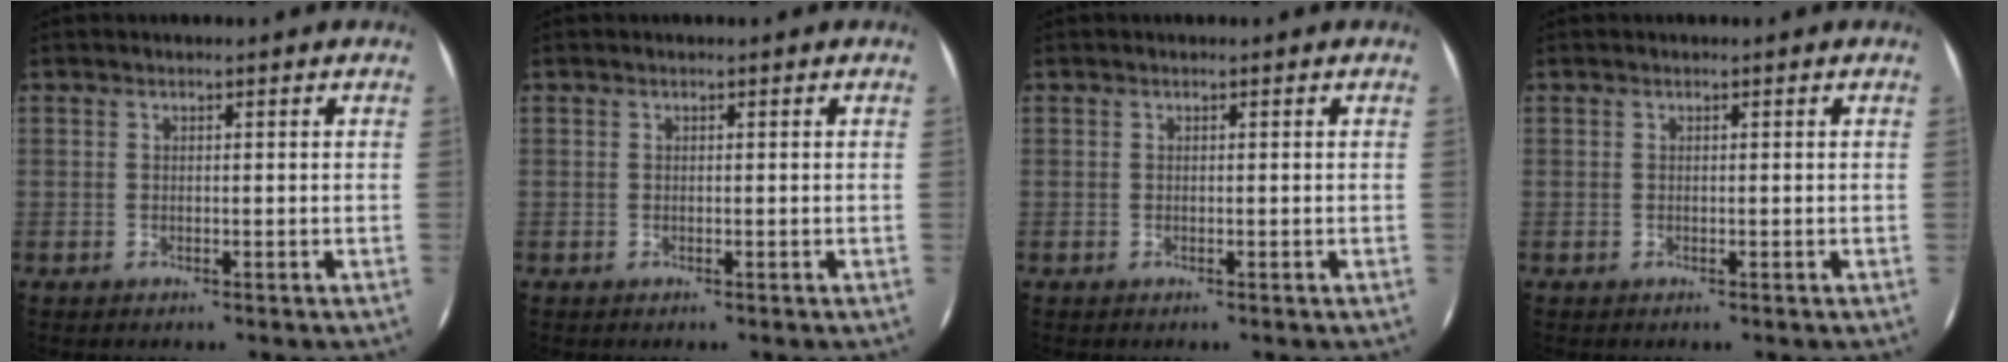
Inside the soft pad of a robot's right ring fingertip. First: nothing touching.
{"total": 0.0}
{"total": 0.0}
{"total": 0.0}